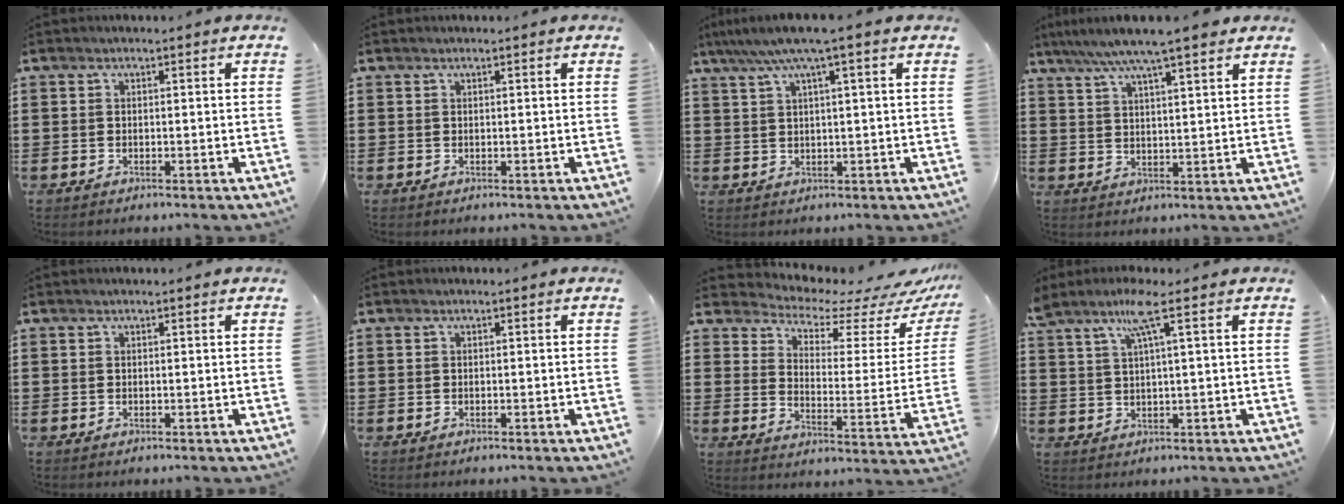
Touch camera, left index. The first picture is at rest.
{"total": 0.0}
{"total": 5.0, "force": [2.7, -0.2, 4.2], "torque": [-0.088, 0.000, 0.045]}
{"total": 6.5, "force": [5.3, -0.1, 3.7], "torque": [-0.087, -0.014, 0.092]}
{"total": 0.0}
{"total": 0.0}
{"total": 5.2, "force": [4.7, 1.3, 1.7], "torque": [-0.045, -0.041, 0.075]}
{"total": 5.1, "force": [2.9, -0.1, 4.2], "torque": [-0.090, 0.001, 0.047]}